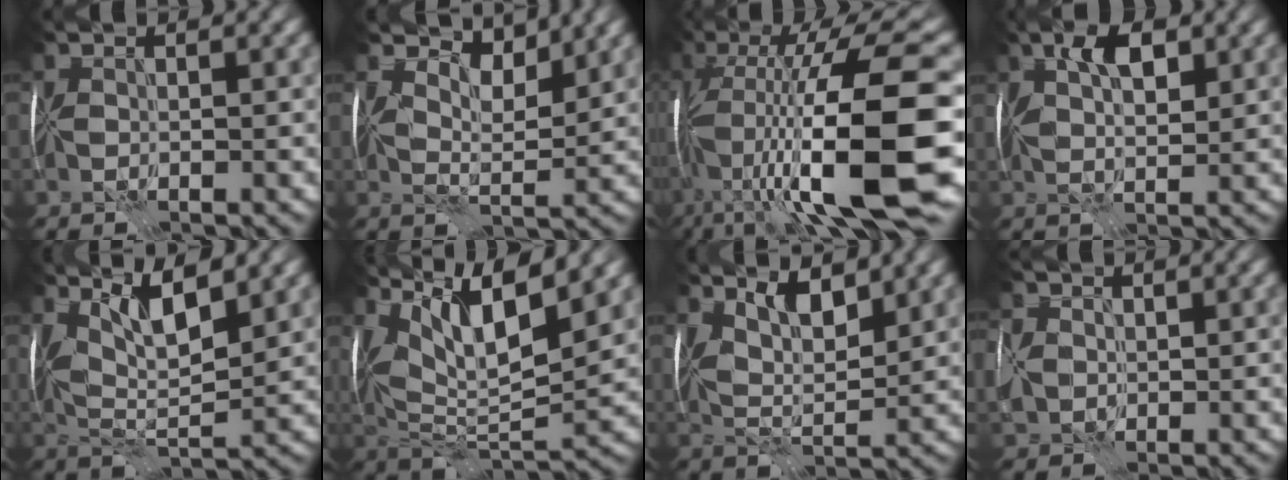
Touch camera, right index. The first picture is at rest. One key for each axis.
{"total": 4.4, "fx": 3.5, "fy": 1.6, "fz": 2.2, "tx": -0.043, "ty": -0.001, "tz": 0.049}
{"total": 17.2, "fx": -3.6, "fy": 4.6, "fz": 16.2, "tx": -0.271, "ty": 0.028, "tz": -0.063}
{"total": 5.3, "fx": 2.2, "fy": 2.5, "fz": 4.1, "tx": -0.075, "ty": 0.005, "tz": 0.035}
{"total": 6.4, "fx": 3.1, "fy": 1.9, "fz": 5.2, "tx": -0.102, "ty": -0.002, "tz": 0.056}
{"total": 10.8, "fx": 6.4, "fy": 2.7, "fz": 8.2, "tx": -0.152, "ty": 0.006, "tz": 0.117}
{"total": 4.8, "fx": 2.9, "fy": 1.7, "fz": 3.5, "tx": -0.069, "ty": -0.002, "tz": 0.048}
{"total": 3.8, "fx": 0.4, "fy": 3.4, "fz": 1.8, "tx": -0.058, "ty": 0.011, "tz": 0.009}